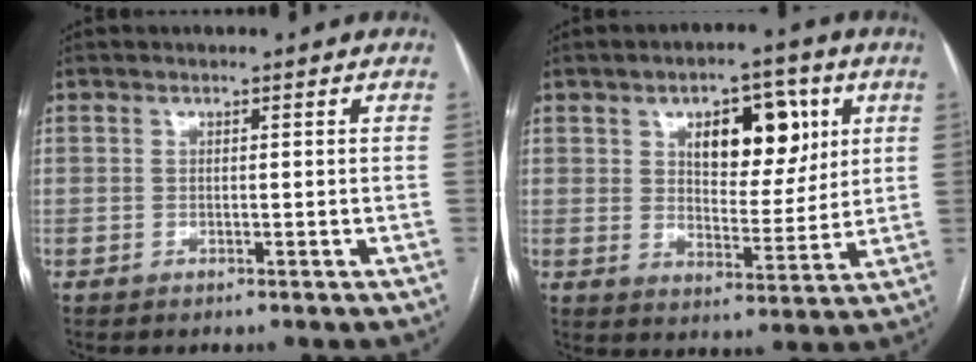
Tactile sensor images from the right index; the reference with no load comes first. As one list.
[{"total": 11.2, "force": [4.4, 5.4, 8.8], "torque": [-0.123, 0.013, 0.073]}]